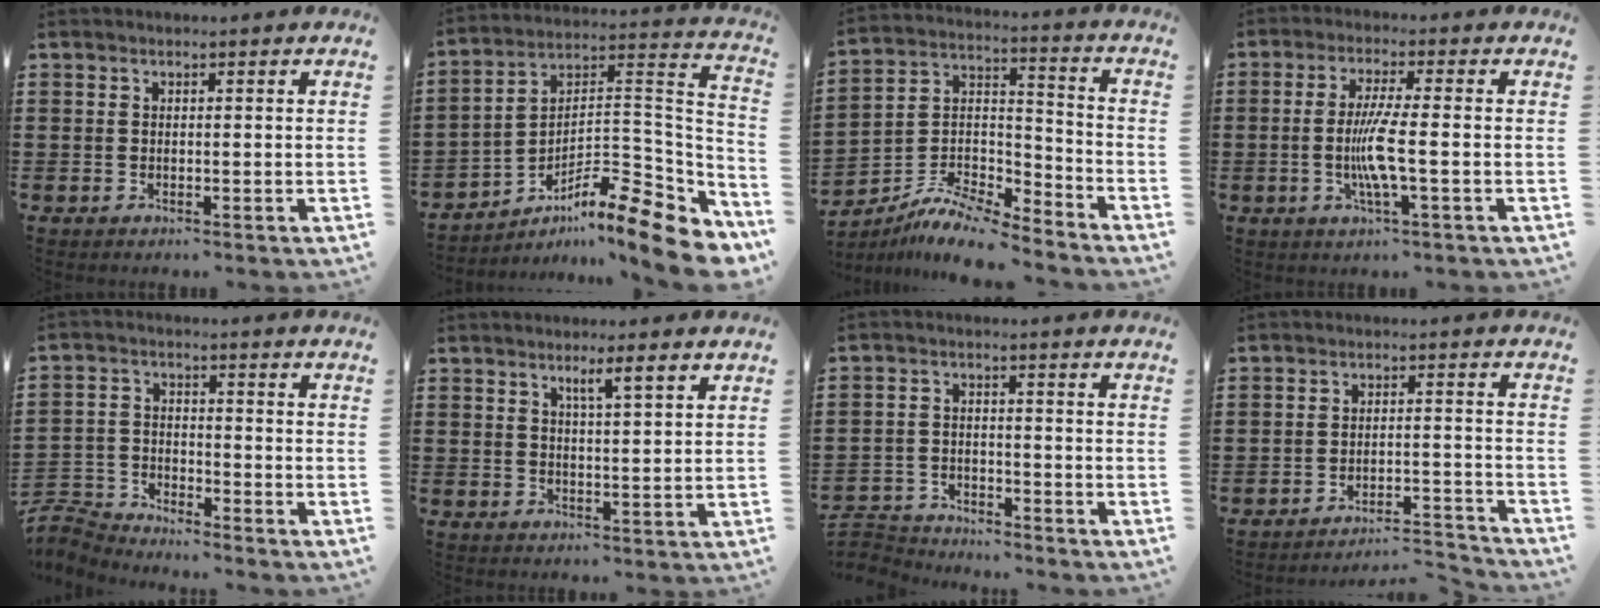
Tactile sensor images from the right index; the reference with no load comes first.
{"total": 11.1, "force": [-8.0, 2.0, 7.4], "torque": [-0.092, 0.007, -0.152]}
{"total": 8.1, "force": [-7.6, 1.5, 2.5], "torque": [-0.064, 0.004, -0.156]}
{"total": 6.2, "force": [-1.0, 0.4, 6.1], "torque": [-0.130, -0.015, -0.028]}
{"total": 4.6, "force": [-4.5, 0.8, 0.2], "torque": [-0.030, -0.004, -0.101]}
{"total": 3.3, "force": [2.0, 0.1, 2.6], "torque": [-0.047, -0.003, 0.031]}
{"total": 3.8, "force": [-3.7, 0.6, -0.2], "torque": [-0.012, -0.001, -0.084]}
{"total": 3.7, "force": [-3.6, 0.1, 0.9], "torque": [-0.022, -0.003, -0.078]}